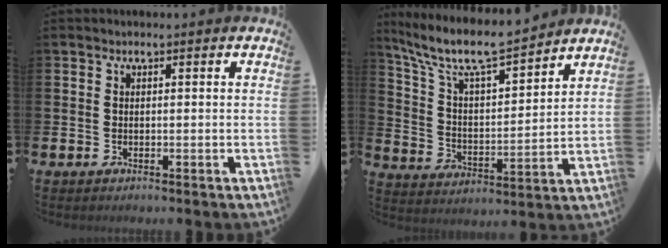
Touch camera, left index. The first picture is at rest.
{"total": 9.3, "force": [8.3, 1.7, 4.0], "torque": [-0.118, -0.049, 0.143]}